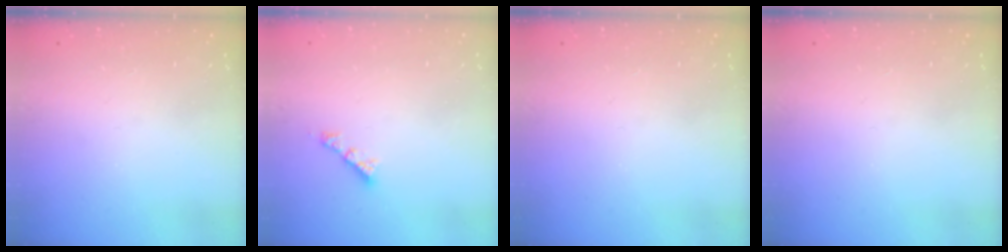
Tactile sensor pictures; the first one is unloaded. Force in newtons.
{"total": 2.4, "press": 2.4, "slide": 0.3}
{"total": 0.0}
{"total": 0.0}